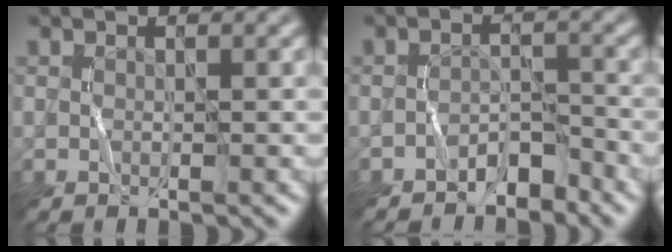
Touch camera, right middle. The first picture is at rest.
{"total": 2.2, "force": [-2.1, 0.7, 0.5], "torque": [-0.005, 0.014, -0.038]}